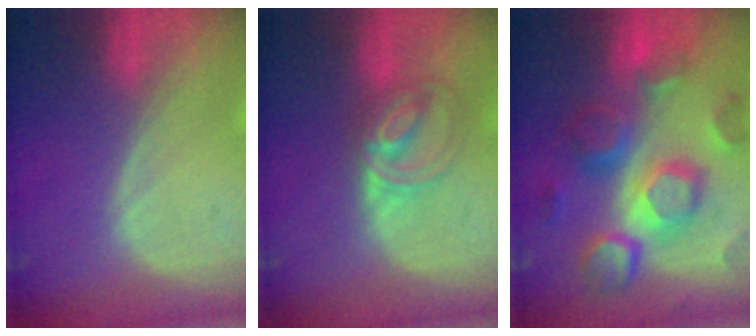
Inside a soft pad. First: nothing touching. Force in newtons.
{"total": 5.8, "press": 5.8, "slide": 0.3}
{"total": 12.3, "press": 12.3, "slide": 1.0}